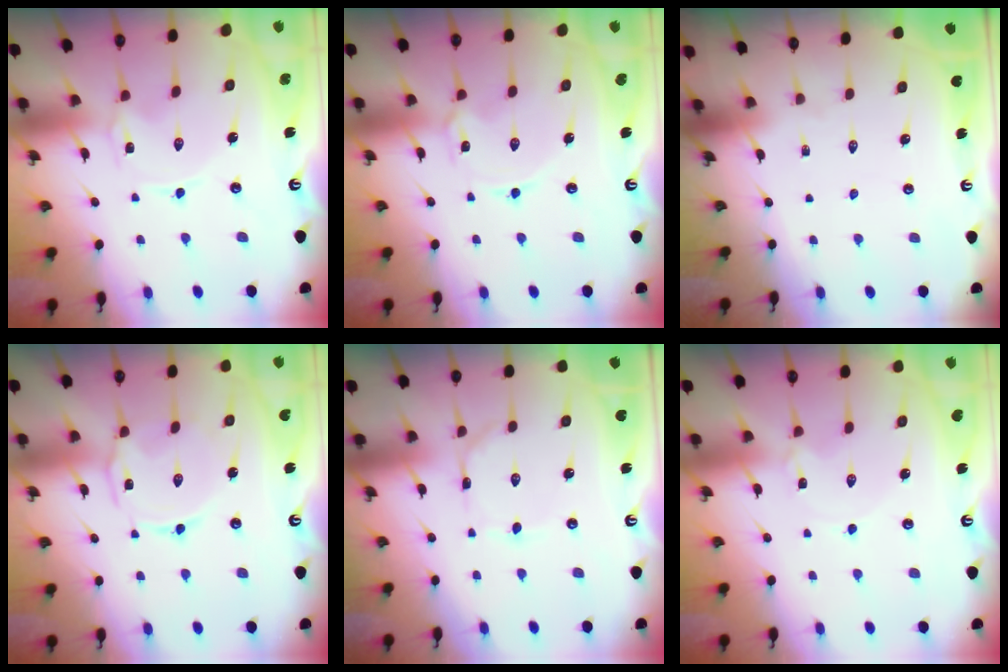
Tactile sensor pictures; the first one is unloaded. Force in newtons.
{"total": 1.9, "press": 1.9, "slide": 0.4}
{"total": 0.0}
{"total": 3.3, "press": 3.3, "slide": 0.2}
{"total": 1.5, "press": 1.5, "slide": 0.1}
{"total": 0.0}